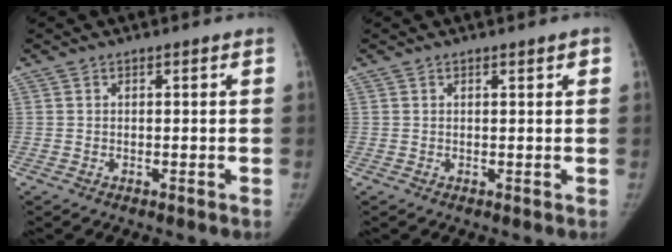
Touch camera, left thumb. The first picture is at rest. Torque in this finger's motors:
{"motor_torque": [-0.09, -0.08, -0.01, 0.24, -0.03]}